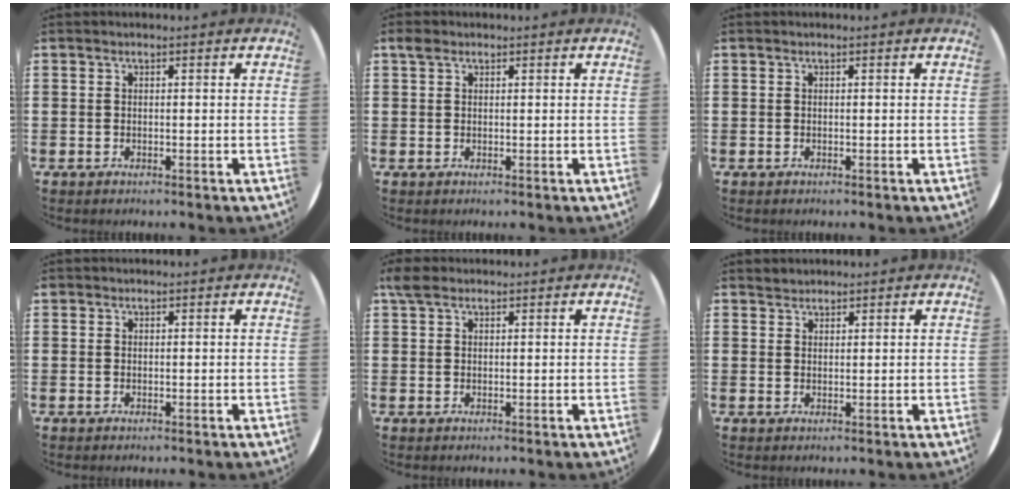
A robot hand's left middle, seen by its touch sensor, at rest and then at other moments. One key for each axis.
{"total": 1.2, "fx": 0.8, "fy": 0.8, "fz": 0.4, "tx": -0.002, "ty": 0.003, "tz": 0.014}
{"total": 0.0}
{"total": 0.0}
{"total": 1.9, "fx": 1.5, "fy": 0.9, "fz": 0.8, "tx": -0.011, "ty": 0.003, "tz": 0.025}
{"total": 1.3, "fx": 1.2, "fy": 0.3, "fz": -0.2, "tx": 0.009, "ty": -0.002, "tz": 0.023}